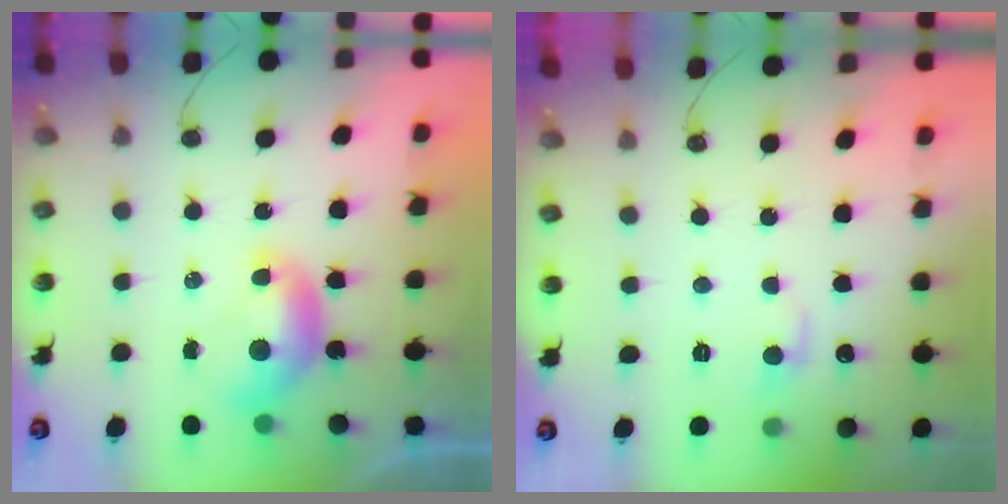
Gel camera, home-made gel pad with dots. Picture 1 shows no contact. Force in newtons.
{"total": 0.9, "press": 0.4, "slide": 0.8}